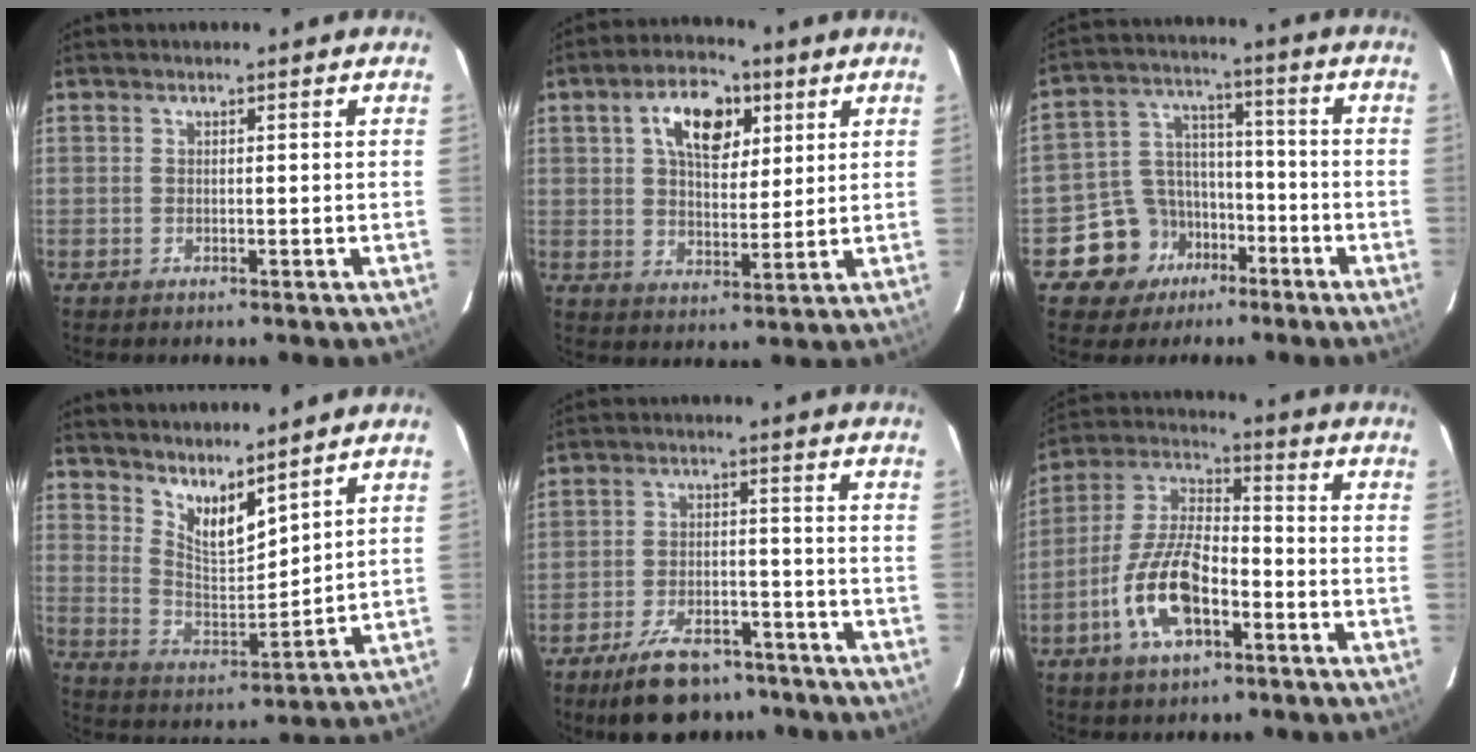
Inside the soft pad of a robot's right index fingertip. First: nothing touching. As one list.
[{"total": 10.5, "force": [4.3, 5.9, 7.5], "torque": [-0.124, 0.022, 0.073]}, {"total": 10.5, "force": [-6.2, 8.4, 1.8], "torque": [-0.054, 0.042, -0.094]}, {"total": 10.4, "force": [8.4, 2.9, 5.3], "torque": [-0.094, -0.009, 0.159]}, {"total": 13.0, "force": [-10.1, 5.7, 6.0], "torque": [-0.130, 0.005, -0.148]}, {"total": 15.6, "force": [-6.8, 6.9, 12.2], "torque": [-0.253, 0.003, -0.131]}]